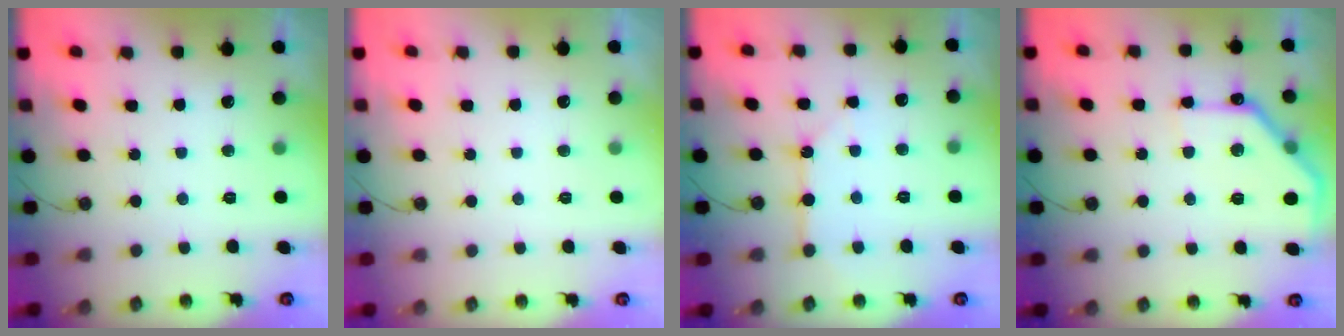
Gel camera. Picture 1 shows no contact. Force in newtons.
{"total": 0.0}
{"total": 5.1, "press": 5.1, "slide": 0.5}
{"total": 13.9, "press": 13.8, "slide": 0.7}